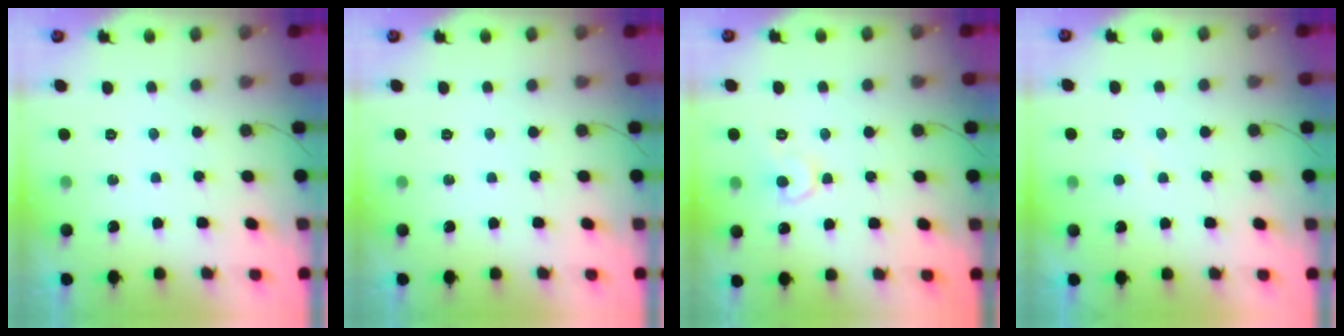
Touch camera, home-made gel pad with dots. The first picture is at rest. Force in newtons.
{"total": 0.0}
{"total": 8.3, "press": 8.3, "slide": 0.8}
{"total": 2.6, "press": 2.6, "slide": 0.4}